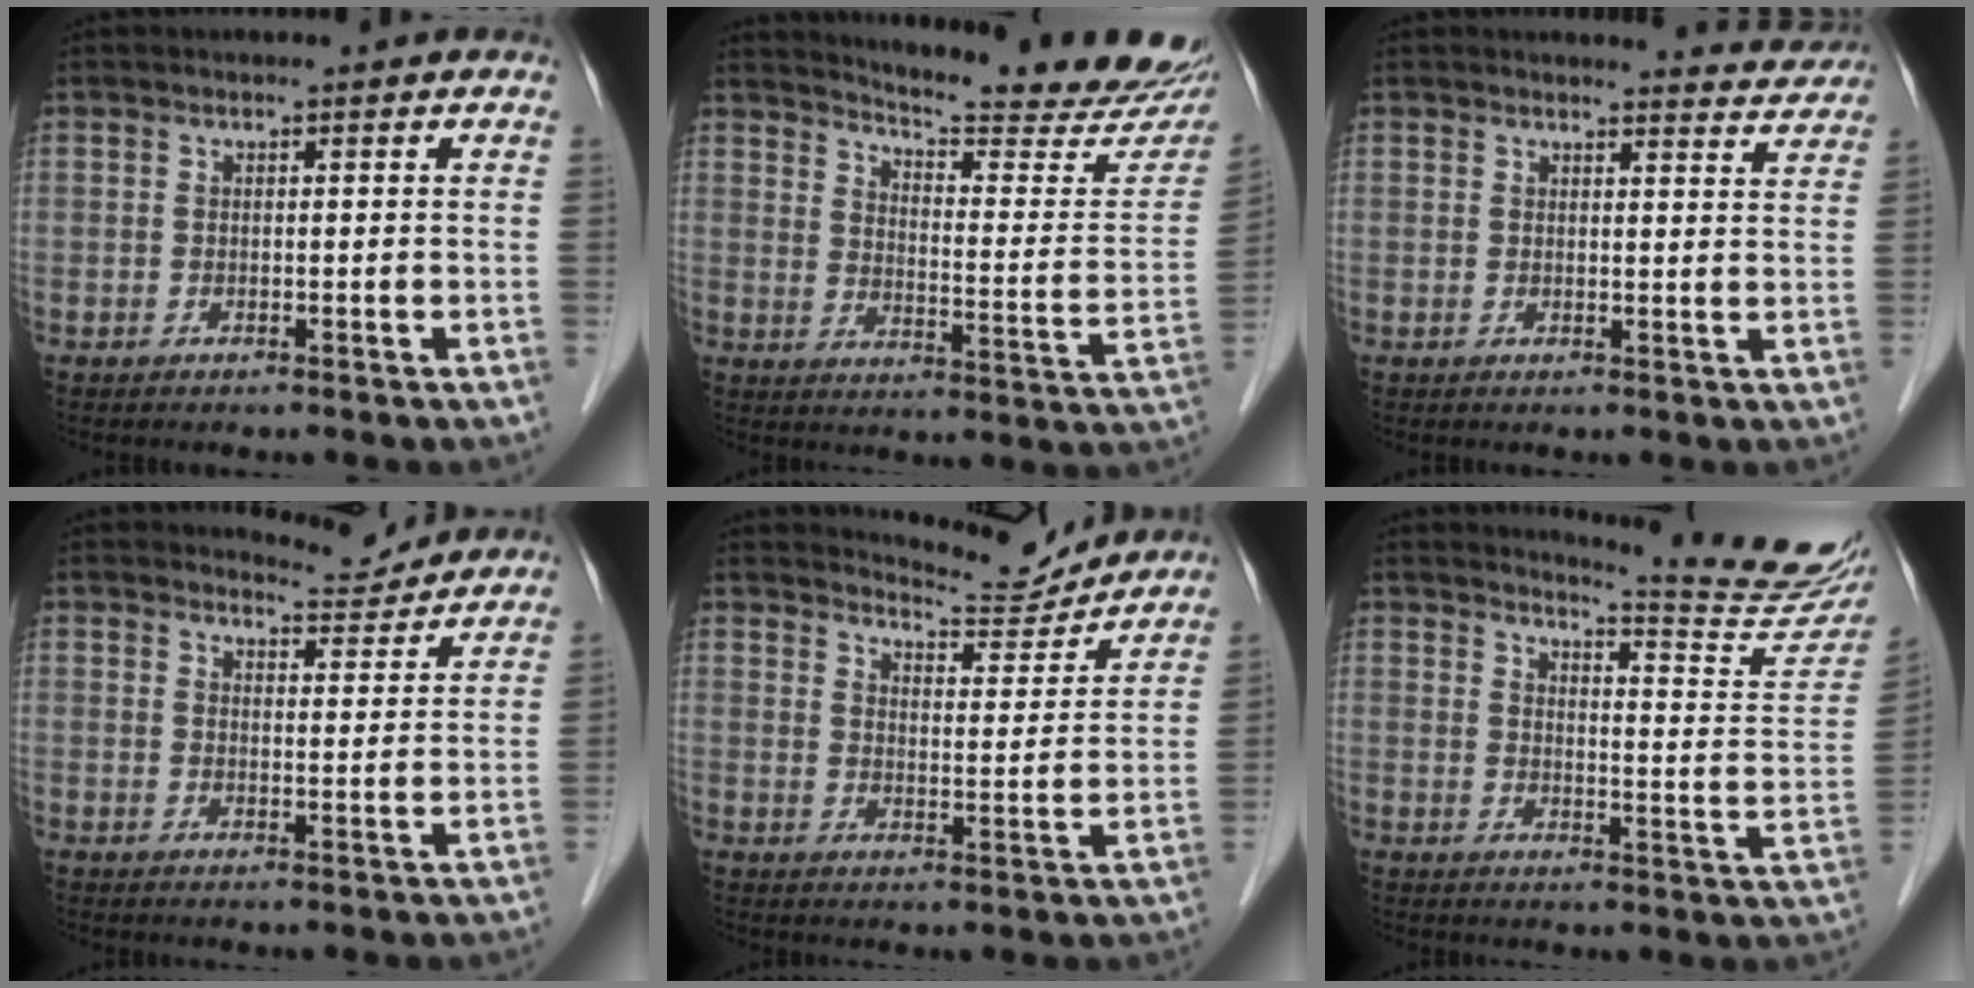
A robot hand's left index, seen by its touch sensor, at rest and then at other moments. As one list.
[{"total": 23.3, "force": [21.4, 2.1, 8.8], "torque": [-0.125, -0.093, 0.261]}, {"total": 5.2, "force": [5.1, 0.4, -0.4], "torque": [0.006, -0.019, 0.043]}, {"total": 4.2, "force": [4.1, 0.1, -0.7], "torque": [-0.001, -0.013, 0.060]}, {"total": 8.0, "force": [8.0, 0.6, -0.1], "torque": [-0.008, -0.008, 0.114]}, {"total": 15.0, "force": [14.6, -1.0, 3.5], "torque": [-0.052, -0.099, 0.166]}]